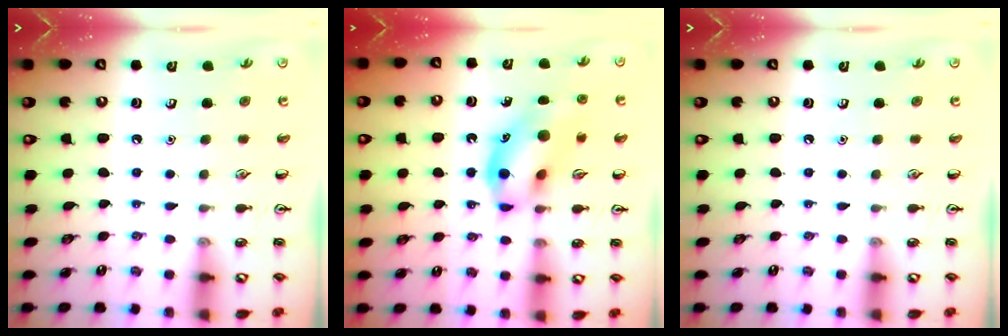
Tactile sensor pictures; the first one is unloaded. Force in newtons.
{"total": 13.5, "press": 13.3, "slide": 2.7}
{"total": 0.0}